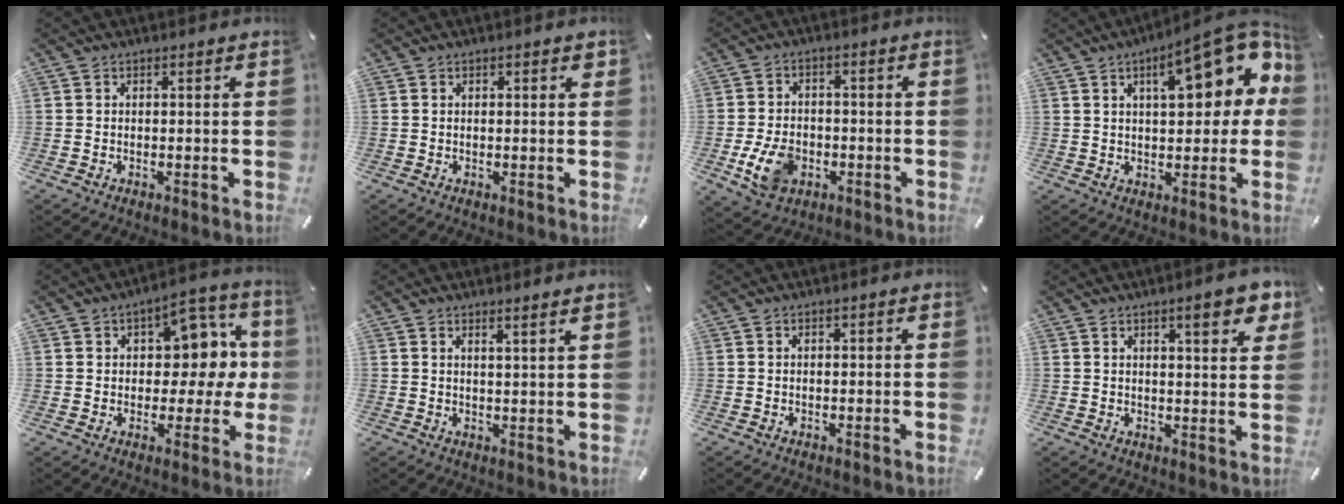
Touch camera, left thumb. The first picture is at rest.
{"total": 1.1, "force": [0.3, 0.3, 1.0], "torque": [-0.012, -0.001, 0.003]}
{"total": 9.0, "force": [-2.9, 6.5, 5.6], "torque": [-0.118, 0.008, -0.051]}
{"total": 18.3, "force": [6.9, 7.3, 15.3], "torque": [-0.197, -0.025, 0.103]}
{"total": 13.3, "force": [4.2, 8.2, 9.5], "torque": [-0.116, -0.031, 0.073]}
{"total": 2.4, "force": [2.0, -0.8, 1.0], "torque": [-0.021, -0.013, 0.036]}
{"total": 0.6, "force": [-0.1, 0.2, 0.6], "torque": [-0.010, 0.000, -0.001]}
{"total": 8.5, "force": [4.7, 2.2, 6.7], "torque": [-0.088, -0.020, 0.072]}